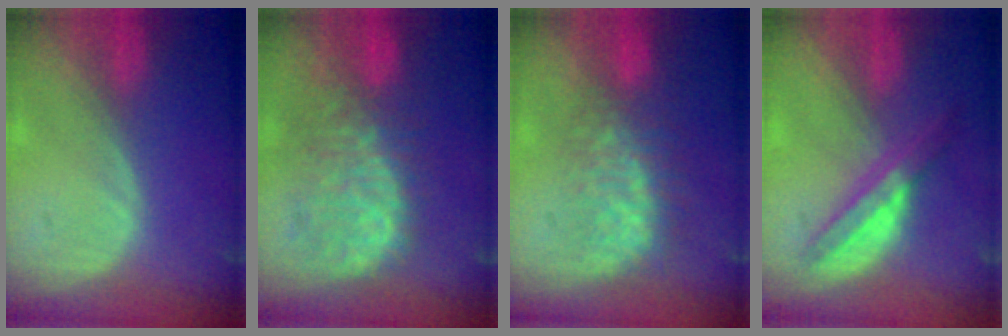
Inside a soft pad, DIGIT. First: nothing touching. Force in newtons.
{"total": 10.6, "press": 9.4, "slide": 4.9}
{"total": 7.9, "press": 7.4, "slide": 2.6}
{"total": 5.6, "press": 5.2, "slide": 1.9}